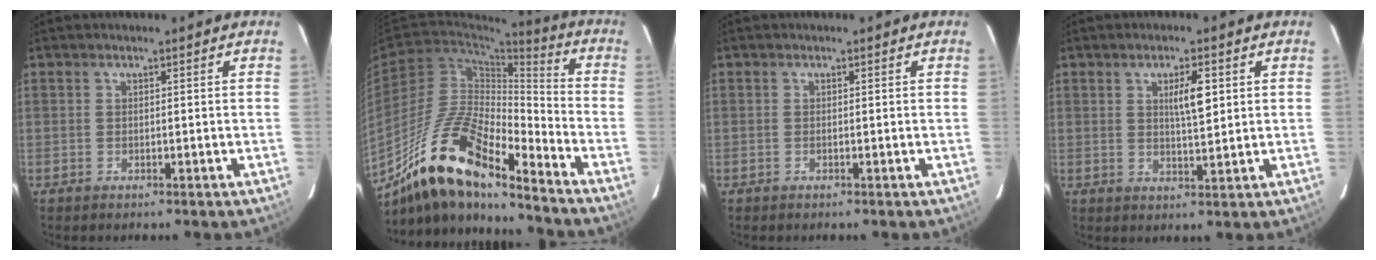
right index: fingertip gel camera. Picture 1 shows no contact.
{"total": 17.3, "force": [-12.9, 3.9, 10.8], "torque": [-0.198, 0.008, -0.233]}
{"total": 0.0}
{"total": 4.5, "force": [1.4, 0.9, 4.2], "torque": [-0.071, 0.001, 0.025]}